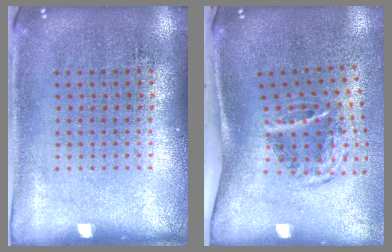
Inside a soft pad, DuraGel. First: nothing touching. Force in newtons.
{"total": 2.1, "press": 1.2, "slide": 1.7}